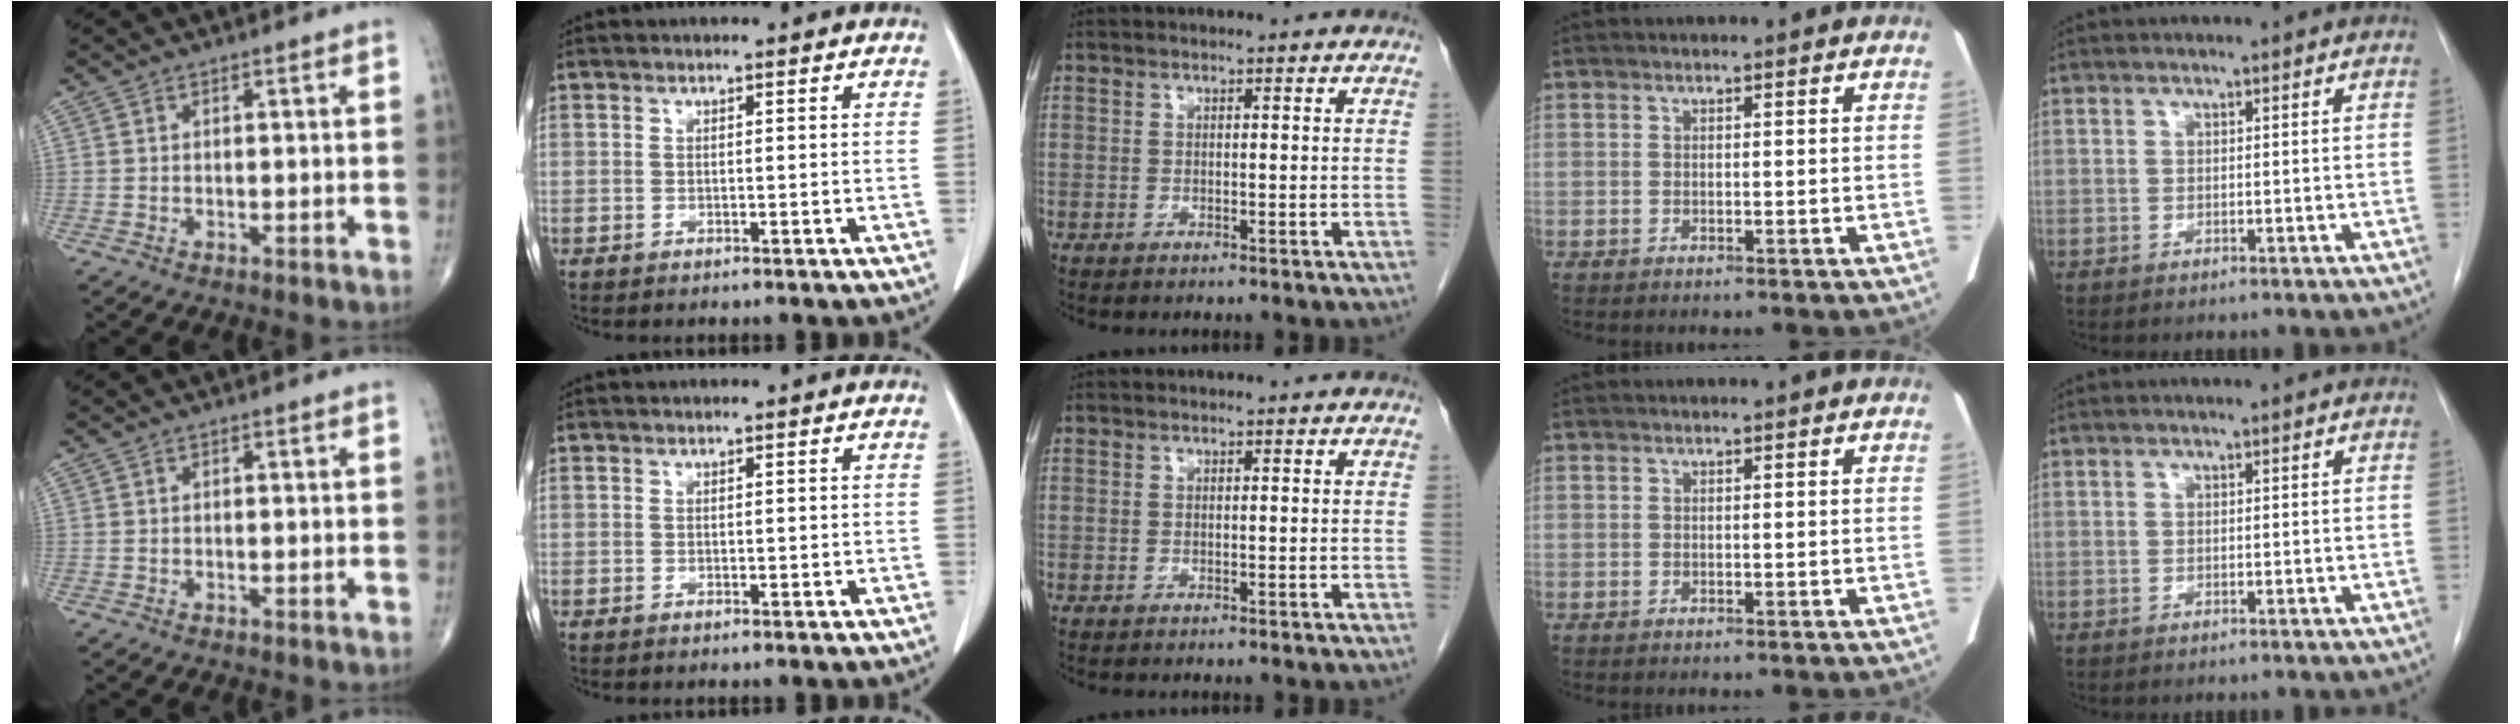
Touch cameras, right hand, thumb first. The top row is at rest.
{"index": {"total": 0.6, "force": [0.1, 0.4, 0.4], "torque": [-0.005, -0.001, 0.003]}}